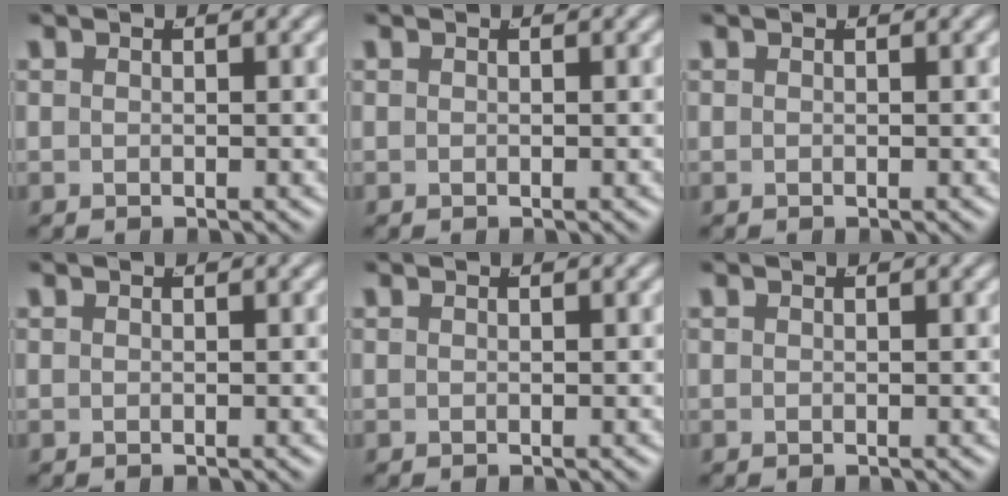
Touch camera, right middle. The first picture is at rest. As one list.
[{"total": 0.0}, {"total": 0.0}, {"total": 0.0}, {"total": 0.0}, {"total": 0.0}]